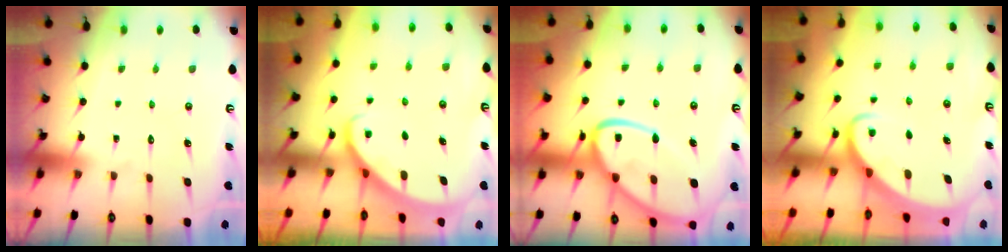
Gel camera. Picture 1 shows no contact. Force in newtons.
{"total": 2.1, "press": 2.1, "slide": 0.1}
{"total": 19.2, "press": 19.1, "slide": 1.7}
{"total": 2.7, "press": 2.7, "slide": 0.2}